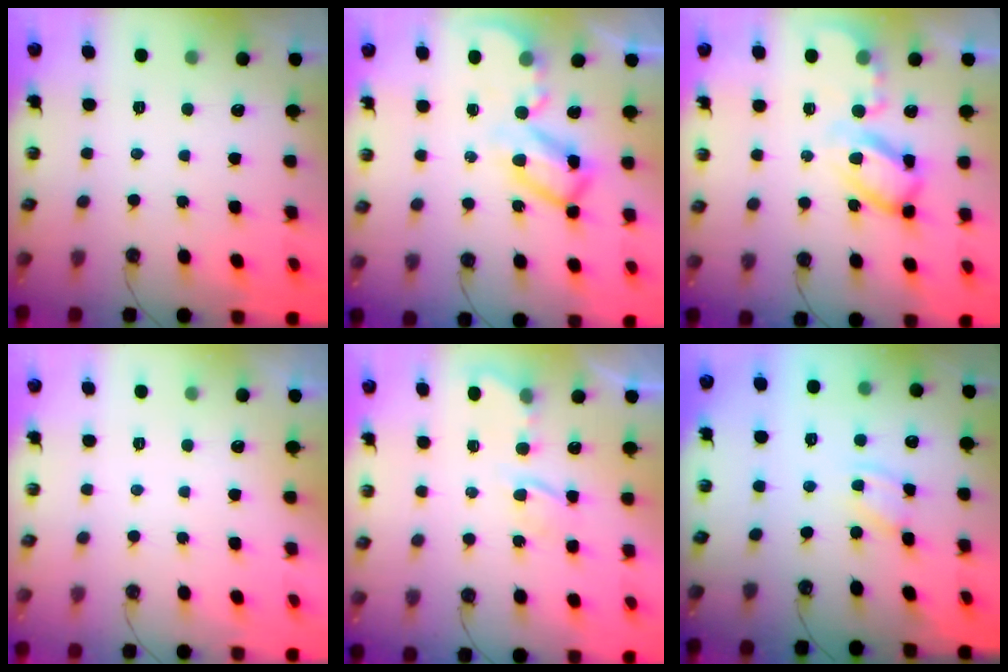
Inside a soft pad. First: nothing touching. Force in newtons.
{"total": 11.0, "press": 11.0, "slide": 1.1}
{"total": 12.3, "press": 12.3, "slide": 1.3}
{"total": 0.0}
{"total": 4.5, "press": 4.5, "slide": 0.3}
{"total": 2.1, "press": 2.1, "slide": 0.3}